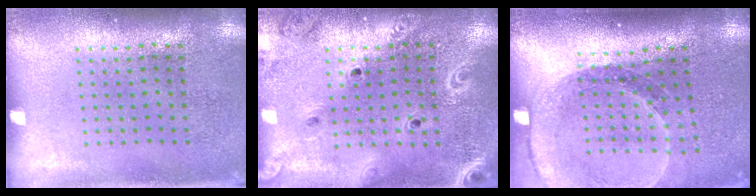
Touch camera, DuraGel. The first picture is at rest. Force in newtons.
{"total": 2.2, "press": 2.0, "slide": 0.9}
{"total": 1.5, "press": 1.5, "slide": 0.1}